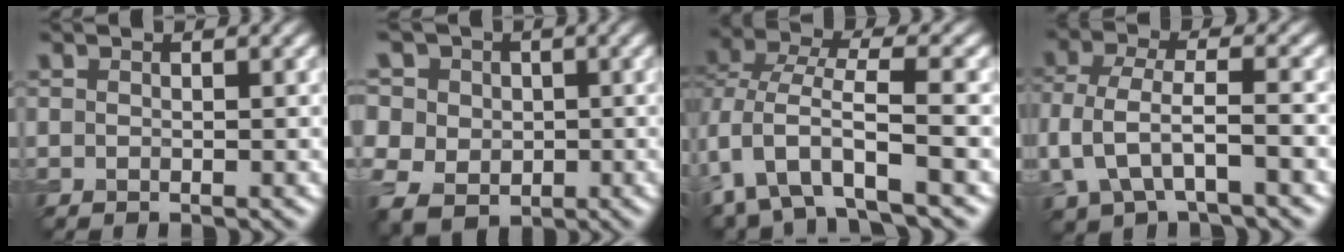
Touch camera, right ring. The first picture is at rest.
{"total": 11.3, "force": [3.4, 9.6, 4.8], "torque": [-0.128, 0.027, 0.040]}
{"total": 7.3, "force": [-2.1, 3.4, 6.0], "torque": [-0.123, 0.000, -0.039]}
{"total": 5.1, "force": [-1.4, 2.5, 4.2], "torque": [-0.093, 0.005, -0.027]}